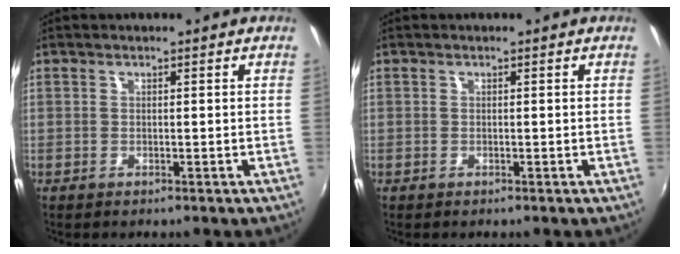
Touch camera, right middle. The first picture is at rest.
{"total": 0.0}